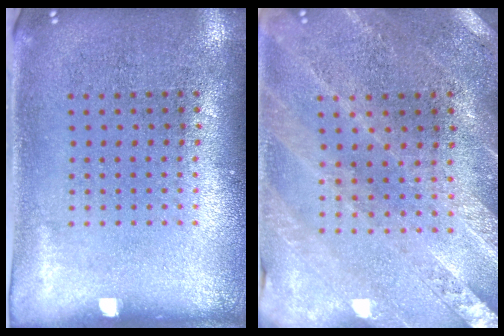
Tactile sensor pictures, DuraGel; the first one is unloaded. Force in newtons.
{"total": 0.8, "press": 0.8, "slide": 0.2}